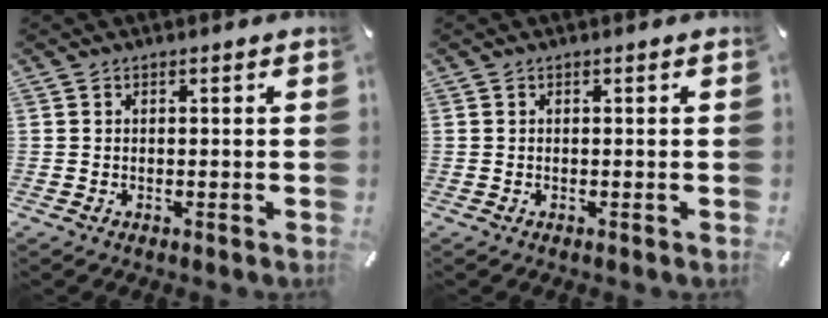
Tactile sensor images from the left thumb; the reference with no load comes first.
{"total": 0.0}